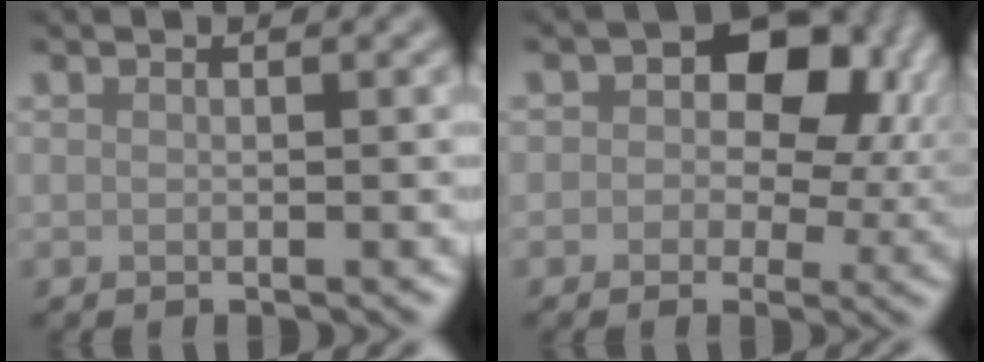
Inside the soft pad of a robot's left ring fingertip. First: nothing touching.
{"total": 9.4, "force": [2.0, 6.5, 6.6], "torque": [-0.074, 0.004, 0.015]}